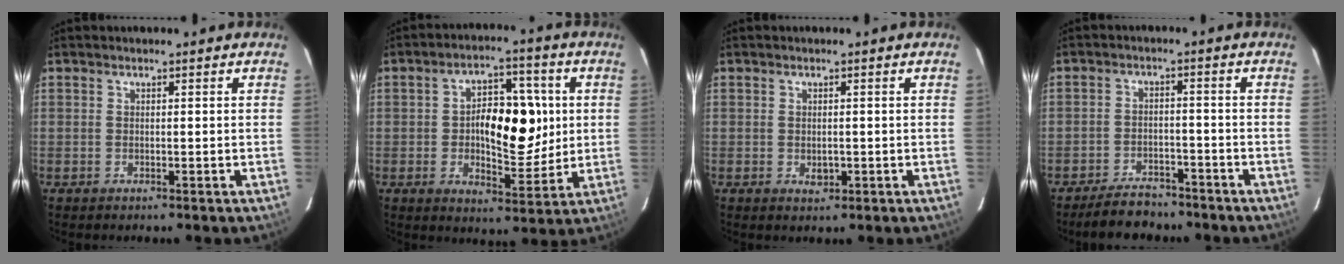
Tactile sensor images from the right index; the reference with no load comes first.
{"total": 12.0, "force": [0.9, 5.4, 10.6], "torque": [-0.163, 0.018, 0.022]}
{"total": 1.6, "force": [-0.3, 0.9, 1.2], "torque": [-0.020, -0.002, 0.000]}
{"total": 6.0, "force": [-5.2, 2.7, 1.4], "torque": [-0.030, -0.003, -0.086]}